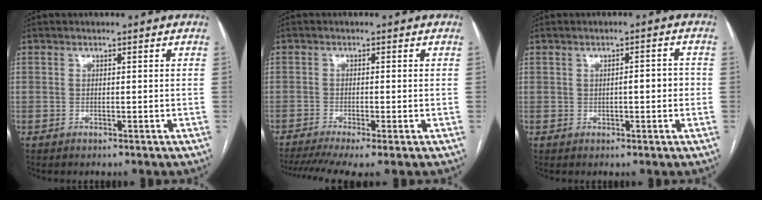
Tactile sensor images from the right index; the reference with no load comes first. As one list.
[{"total": 8.6, "force": [-6.6, 0.3, 5.6], "torque": [-0.091, -0.011, -0.107]}, {"total": 2.5, "force": [-0.4, 0.6, 2.4], "torque": [-0.031, 0.007, -0.006]}]